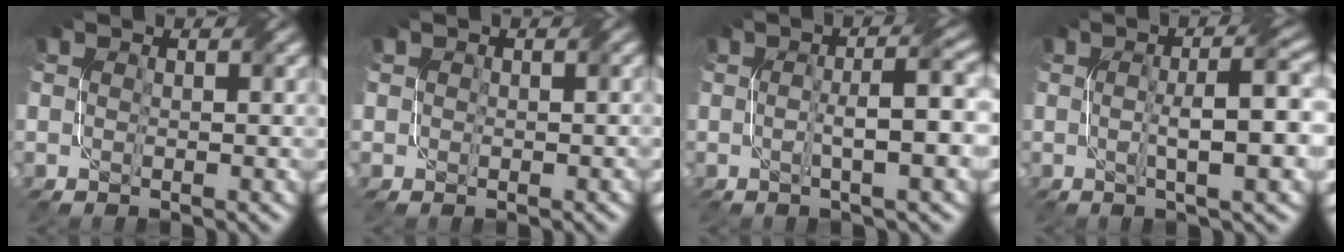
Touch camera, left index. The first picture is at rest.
{"total": 0.7, "force": [0.3, 0.6, 0.1], "torque": [0.000, -0.002, 0.002]}
{"total": 4.8, "force": [-0.4, 0.9, 4.7], "torque": [-0.076, 0.009, -0.006]}
{"total": 6.1, "force": [-0.2, 1.2, 5.9], "torque": [-0.090, 0.006, -0.001]}